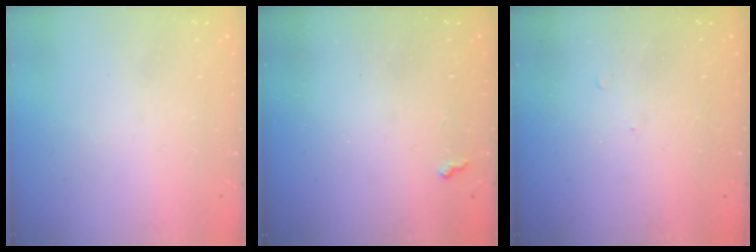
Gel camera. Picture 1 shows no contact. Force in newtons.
{"total": 5.0, "press": 5.0, "slide": 0.7}
{"total": 5.4, "press": 5.3, "slide": 0.6}